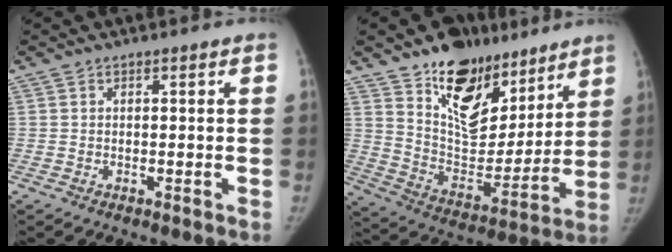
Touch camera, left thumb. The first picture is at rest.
{"total": 21.0, "force": [13.8, 11.9, 10.5], "torque": [-0.100, -0.091, 0.230]}